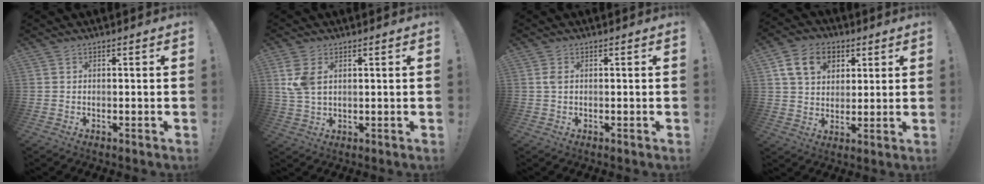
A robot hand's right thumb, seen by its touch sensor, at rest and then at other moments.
{"total": 6.6, "force": [2.4, 4.0, 4.7], "torque": [-0.093, -0.007, 0.045]}
{"total": 1.7, "force": [0.4, 1.0, 1.3], "torque": [-0.024, 0.004, 0.004]}
{"total": 13.4, "force": [5.7, 10.1, 6.7], "torque": [-0.097, -0.015, 0.111]}